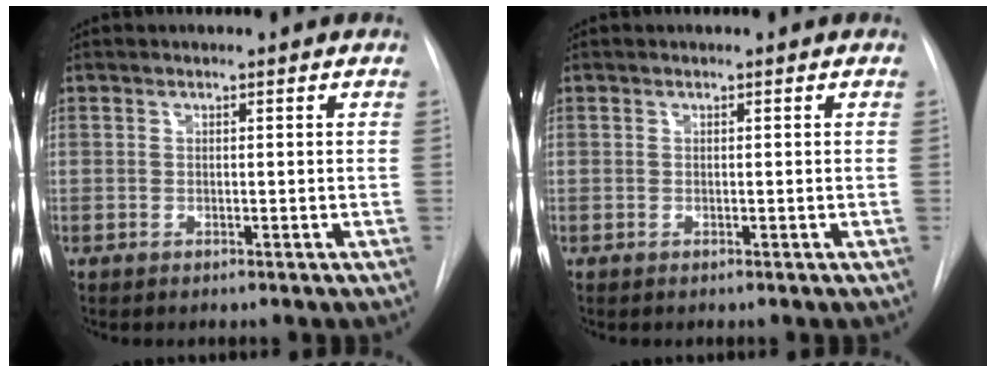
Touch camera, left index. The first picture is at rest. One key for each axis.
{"total": 0.0}